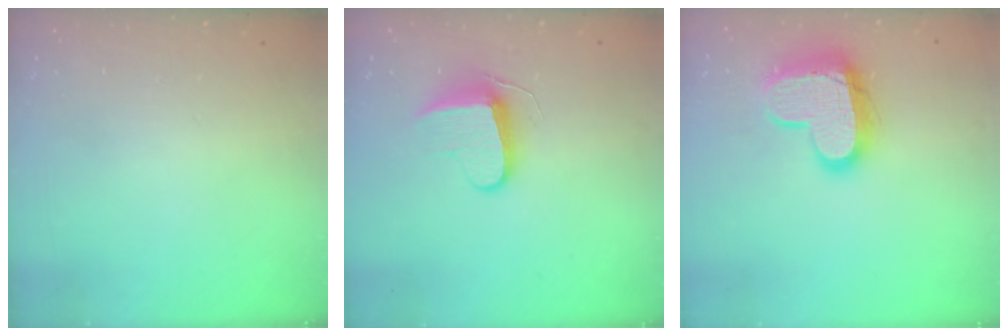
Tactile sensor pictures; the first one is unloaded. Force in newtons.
{"total": 9.1, "press": 9.1, "slide": 0.0}
{"total": 14.9, "press": 14.9, "slide": 1.4}